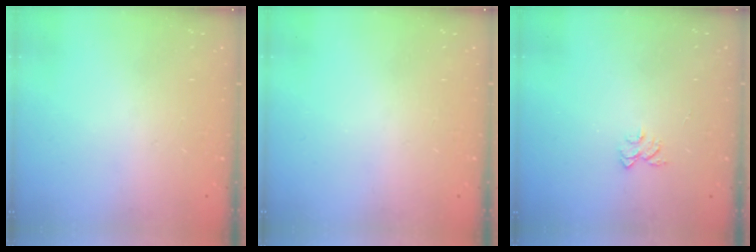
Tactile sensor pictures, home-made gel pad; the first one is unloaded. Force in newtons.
{"total": 0.0}
{"total": 5.4, "press": 5.4, "slide": 0.5}